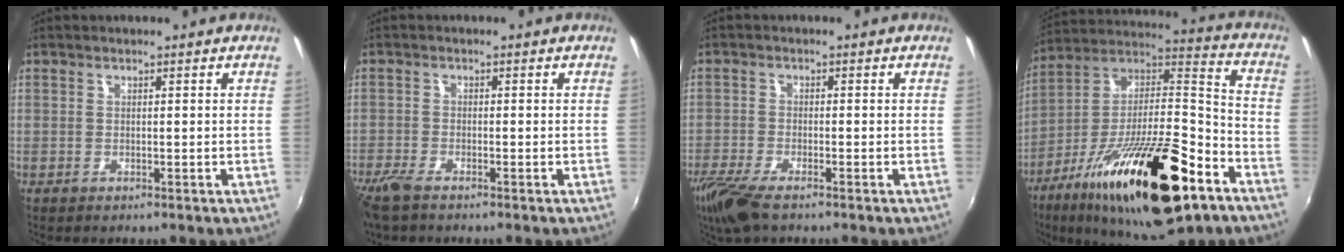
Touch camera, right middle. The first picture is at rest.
{"total": 4.5, "force": [-3.6, 1.1, 2.5], "torque": [-0.070, -0.015, -0.074]}
{"total": 7.7, "force": [-5.7, 1.9, 4.8], "torque": [-0.126, -0.030, -0.112]}
{"total": 29.8, "force": [-15.7, 9.4, 23.5], "torque": [-0.396, -0.015, -0.255]}